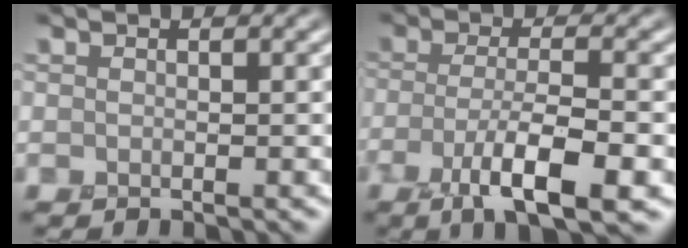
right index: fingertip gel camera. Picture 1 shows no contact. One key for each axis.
{"total": 5.8, "fx": -2.3, "fy": 1.5, "fz": 5.1, "tx": -0.089, "ty": 0.002, "tz": -0.046}